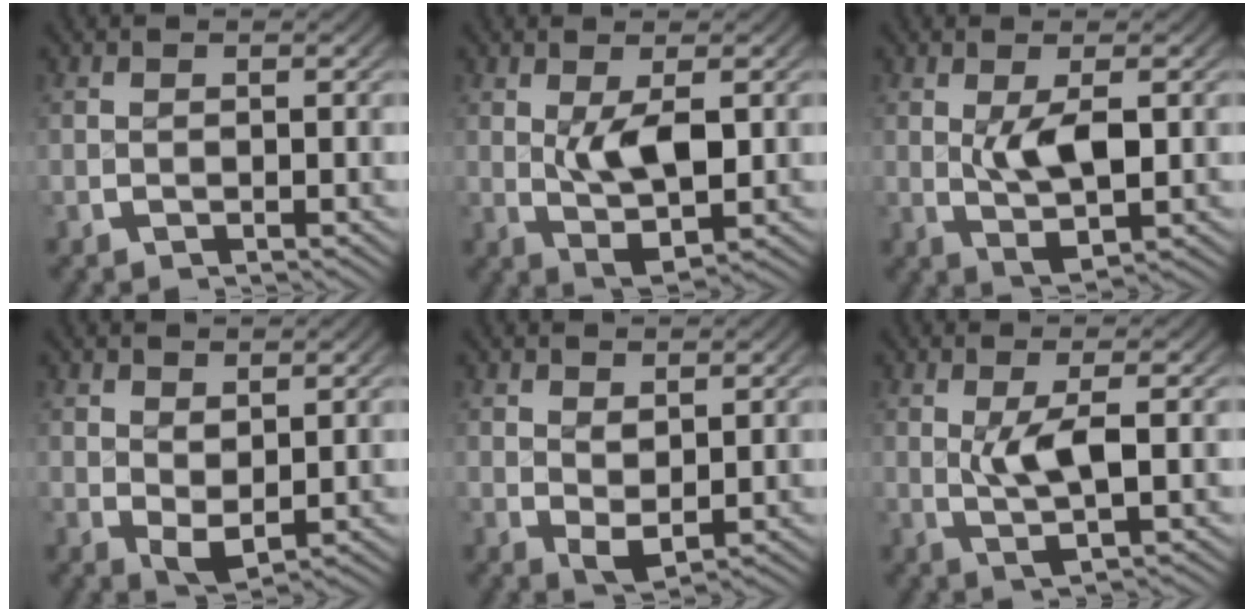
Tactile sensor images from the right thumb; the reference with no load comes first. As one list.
[{"total": 5.3, "force": [0.4, 2.8, 4.5], "torque": [-0.085, -0.018, 0.014]}, {"total": 4.9, "force": [0.3, 2.3, 4.2], "torque": [-0.080, -0.014, 0.010]}, {"total": 2.8, "force": [0.5, 2.1, 1.8], "torque": [-0.037, -0.018, 0.021]}, {"total": 2.5, "force": [0.7, 1.8, 1.6], "torque": [-0.031, -0.015, 0.022]}, {"total": 4.0, "force": [0.5, 1.3, 3.8], "torque": [-0.072, -0.009, 0.013]}]